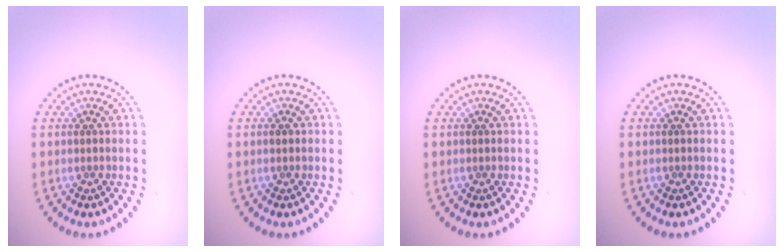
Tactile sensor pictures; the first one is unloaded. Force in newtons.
{"total": 0.6, "press": 0.6, "slide": 0.1}
{"total": 0.0}
{"total": 0.0}